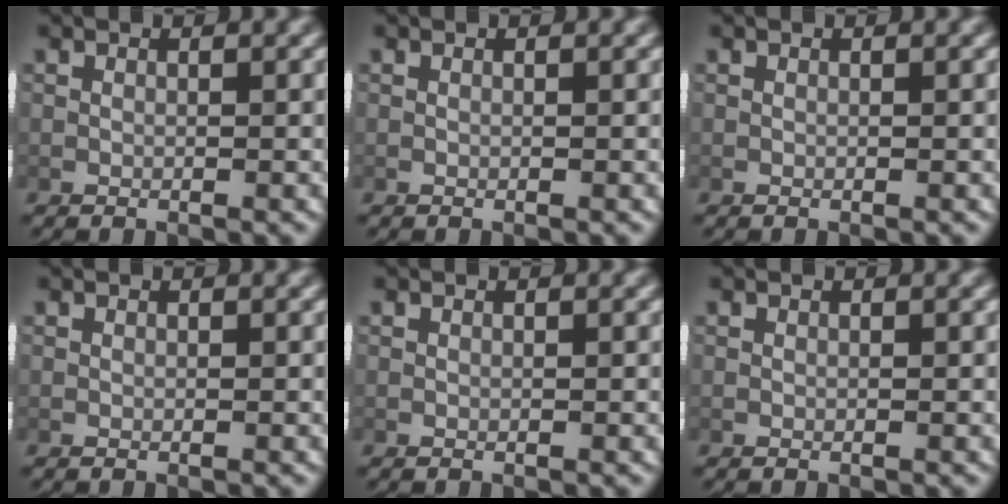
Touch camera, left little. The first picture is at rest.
{"total": 0.0}
{"total": 0.0}
{"total": 0.0}
{"total": 0.0}
{"total": 0.0}